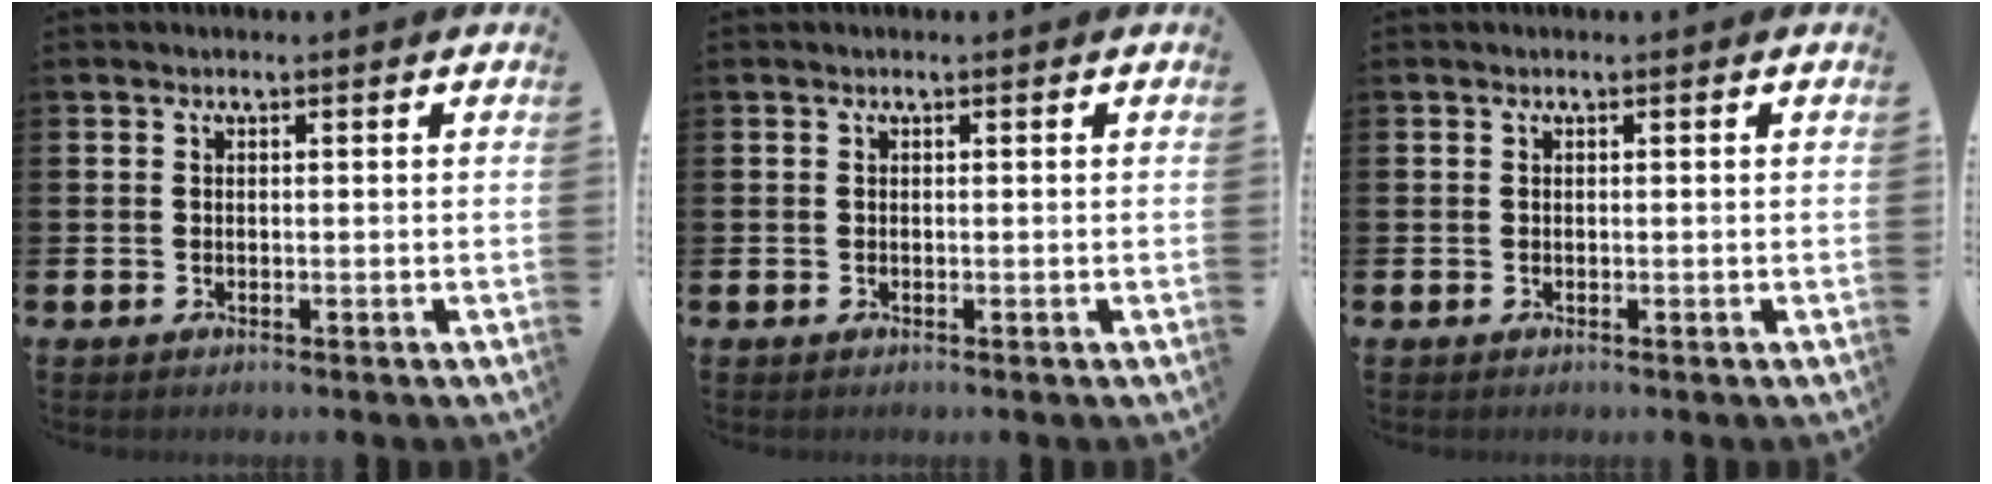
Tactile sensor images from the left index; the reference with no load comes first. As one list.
[{"total": 0.0}, {"total": 0.0}]